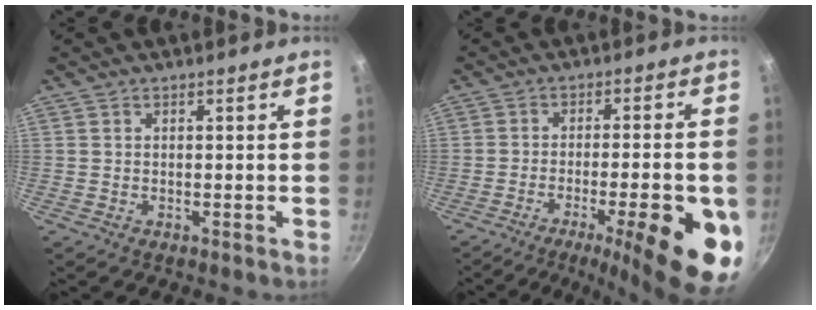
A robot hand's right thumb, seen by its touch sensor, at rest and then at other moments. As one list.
[{"total": 18.4, "force": [-7.0, 4.6, 16.3], "torque": [-0.204, 0.011, -0.097]}]